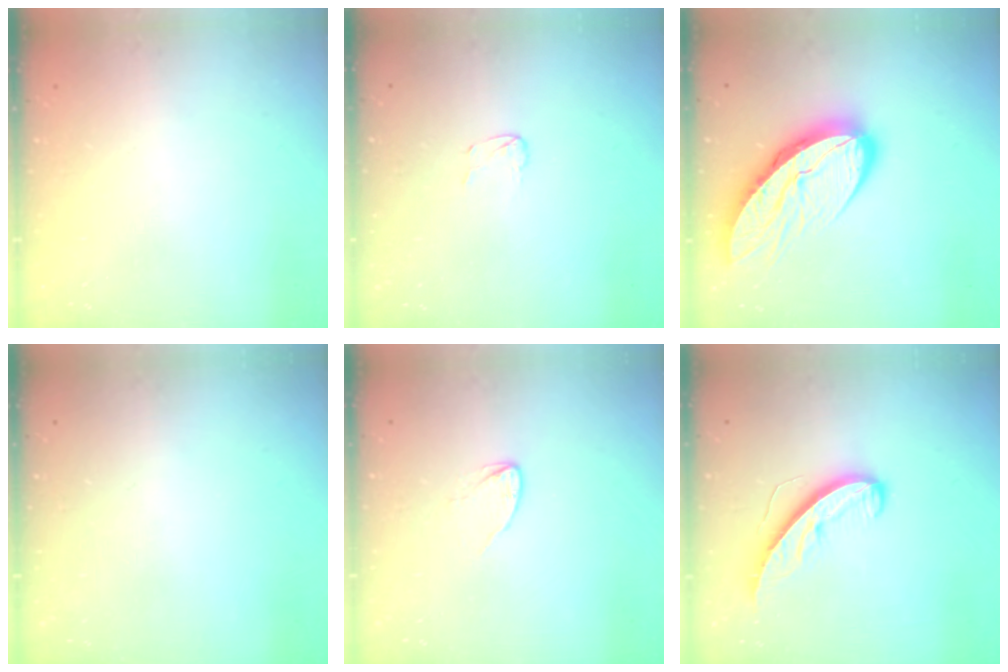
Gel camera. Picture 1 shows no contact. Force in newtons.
{"total": 3.1, "press": 3.1, "slide": 0.3}
{"total": 14.5, "press": 14.5, "slide": 1.3}
{"total": 0.0}
{"total": 2.7, "press": 2.7, "slide": 0.2}
{"total": 8.7, "press": 8.7, "slide": 0.7}